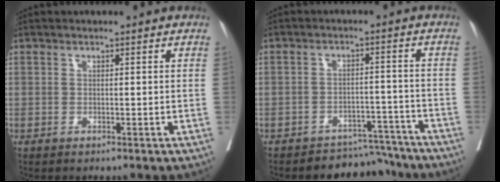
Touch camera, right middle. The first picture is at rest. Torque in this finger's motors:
{"motor_torque": [0.41, -0.53, 0.02, -0.01]}